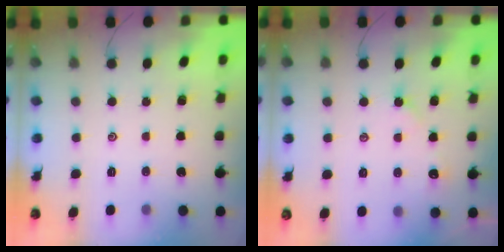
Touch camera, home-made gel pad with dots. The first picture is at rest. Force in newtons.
{"total": 2.9, "press": 2.9, "slide": 0.5}